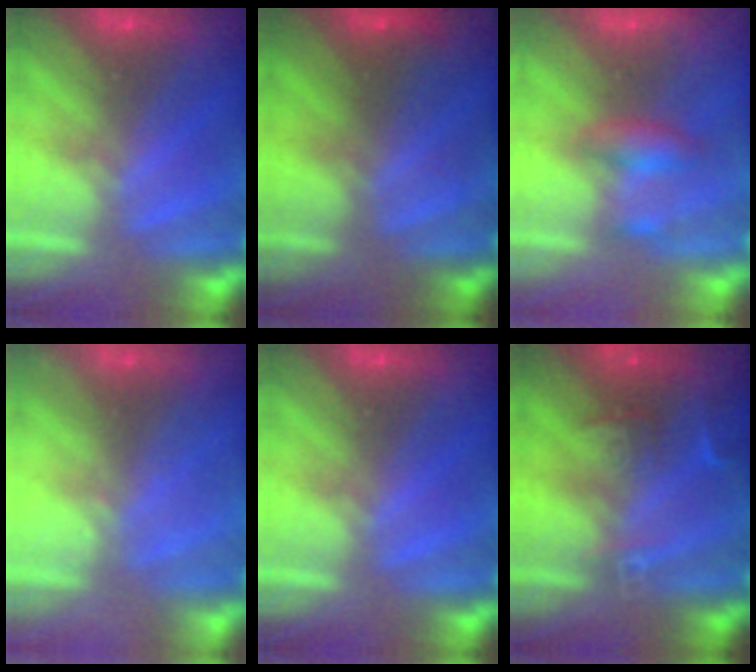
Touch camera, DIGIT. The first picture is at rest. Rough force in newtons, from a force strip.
{"total": 1.7}
{"total": 2.0}
{"total": 2.3}
{"total": 0.0}
{"total": 2.4}